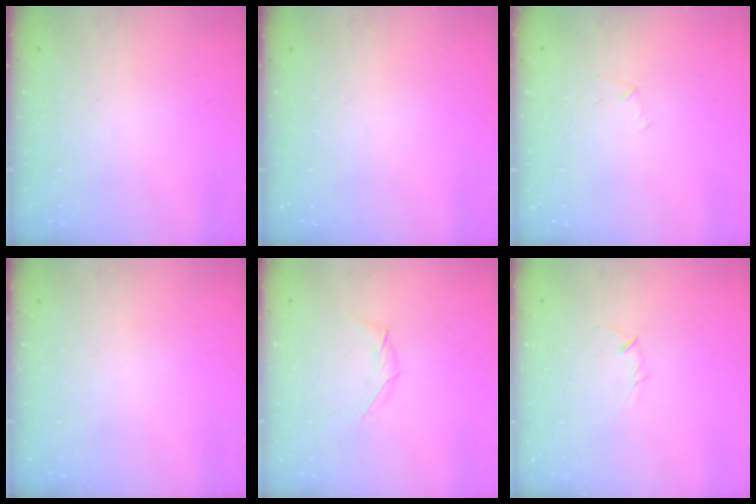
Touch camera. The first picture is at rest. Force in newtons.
{"total": 0.0}
{"total": 3.6, "press": 3.5, "slide": 0.9}
{"total": 0.0}
{"total": 5.7, "press": 5.6, "slide": 0.7}
{"total": 3.1, "press": 3.0, "slide": 0.7}